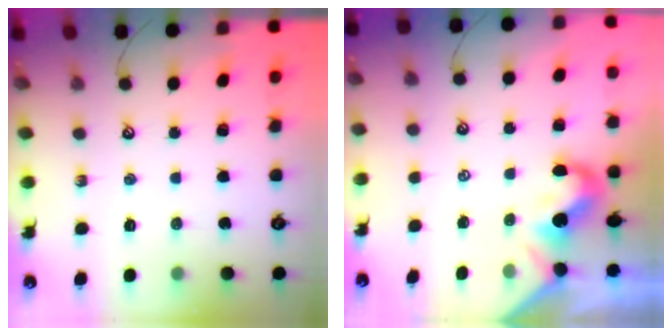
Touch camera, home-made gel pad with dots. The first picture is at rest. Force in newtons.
{"total": 1.4, "press": 1.2, "slide": 0.8}